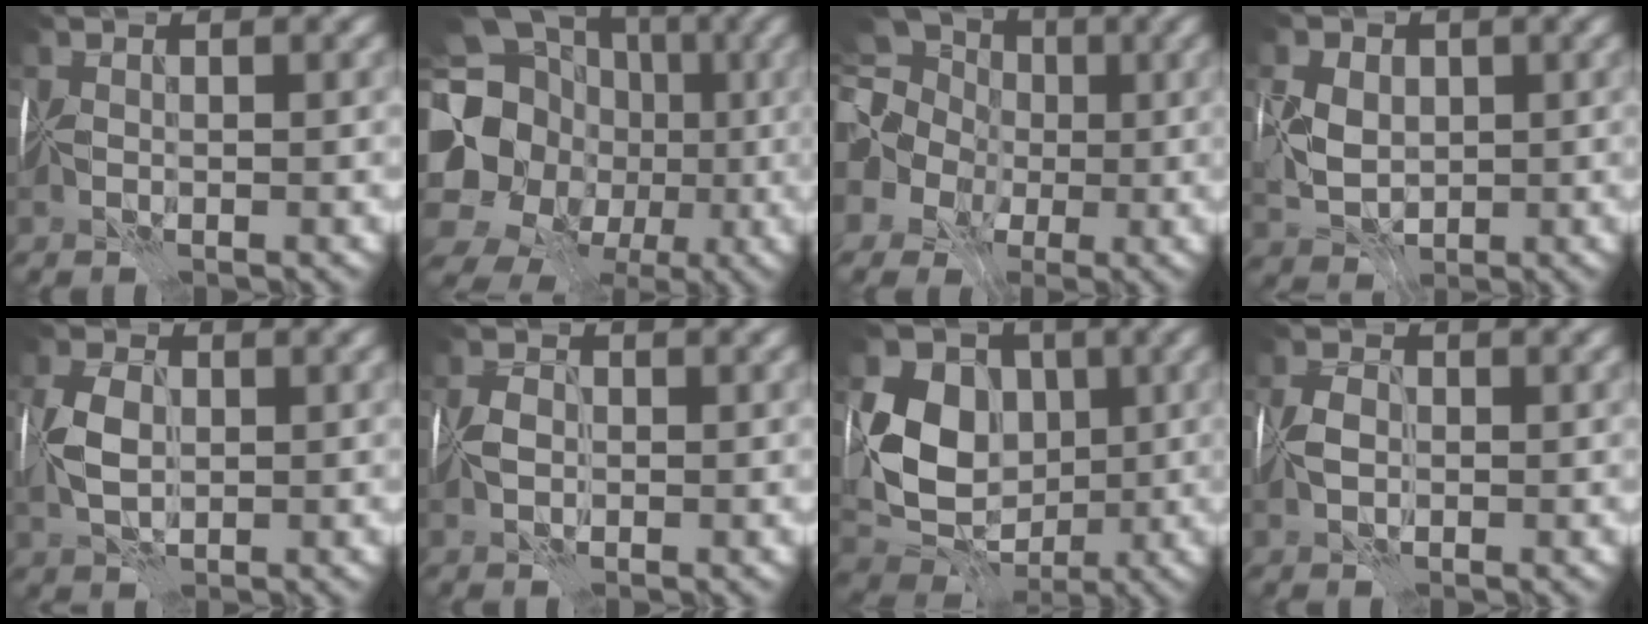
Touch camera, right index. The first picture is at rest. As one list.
[{"total": 17.3, "force": [-2.2, 15.3, 7.9], "torque": [-0.135, -0.024, -0.055]}, {"total": 11.5, "force": [1.2, 10.3, 4.9], "torque": [-0.128, 0.011, -0.022]}, {"total": 3.1, "force": [-0.3, 2.4, 1.9], "torque": [-0.044, -0.008, -0.005]}, {"total": 2.5, "force": [-0.4, 1.5, 2.0], "torque": [-0.051, -0.004, -0.009]}, {"total": 0.7, "force": [-0.7, 0.1, 0.0], "torque": [-0.003, -0.007, -0.012]}, {"total": 7.2, "force": [0.1, 5.8, 4.2], "torque": [-0.080, -0.021, 0.000]}, {"total": 0.8, "force": [-0.7, 0.3, 0.3], "torque": [-0.009, -0.006, -0.012]}]